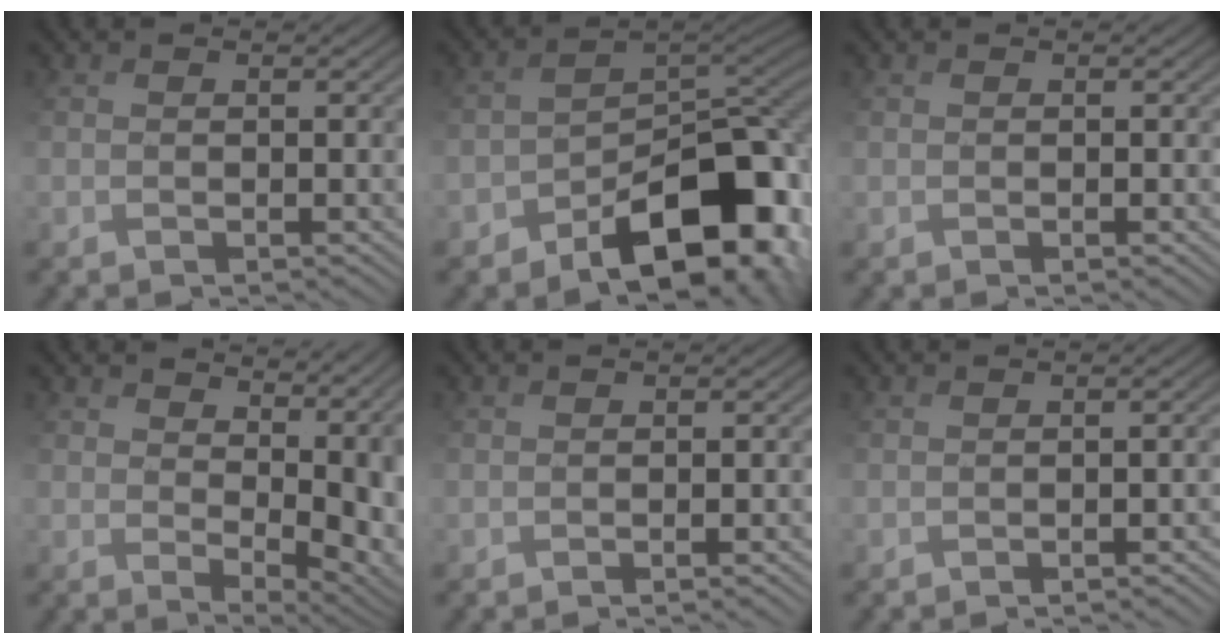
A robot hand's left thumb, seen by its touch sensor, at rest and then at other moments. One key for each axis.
{"total": 13.0, "fx": -6.9, "fy": 6.6, "fz": 8.9, "tx": -0.111, "ty": -0.009, "tz": -0.108}
{"total": 0.8, "fx": -0.2, "fy": 0.4, "fz": 0.7, "tx": -0.011, "ty": 0.000, "tz": 0.002}
{"total": 10.7, "fx": 3.6, "fy": 6.2, "fz": 8.0, "tx": -0.138, "ty": -0.026, "tz": 0.093}
{"total": 2.9, "fx": -1.7, "fy": 0.6, "fz": 2.2, "tx": -0.017, "ty": 0.007, "tz": -0.005}
{"total": 3.5, "fx": -2.0, "fy": 0.7, "fz": 2.8, "tx": -0.014, "ty": 0.009, "tz": -0.008}